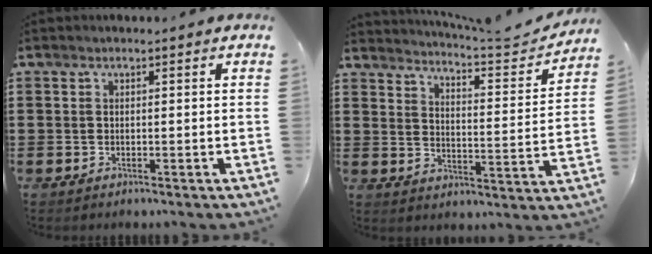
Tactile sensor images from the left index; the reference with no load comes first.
{"total": 4.0, "force": [3.9, 0.1, 1.1], "torque": [-0.030, -0.035, 0.055]}